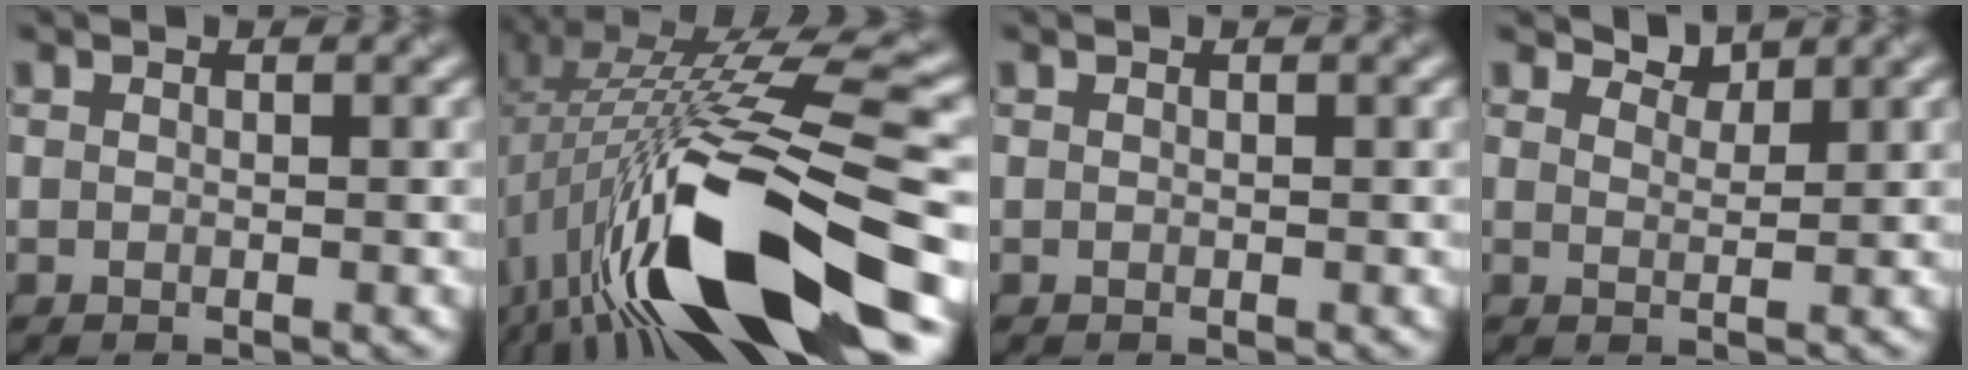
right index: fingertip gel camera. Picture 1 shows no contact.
{"total": 15.6, "force": [-4.4, 4.8, 14.1], "torque": [-0.253, 0.003, -0.071]}
{"total": 0.0}
{"total": 1.5, "force": [1.5, 0.1, 0.1], "torque": [-0.002, -0.002, 0.022]}